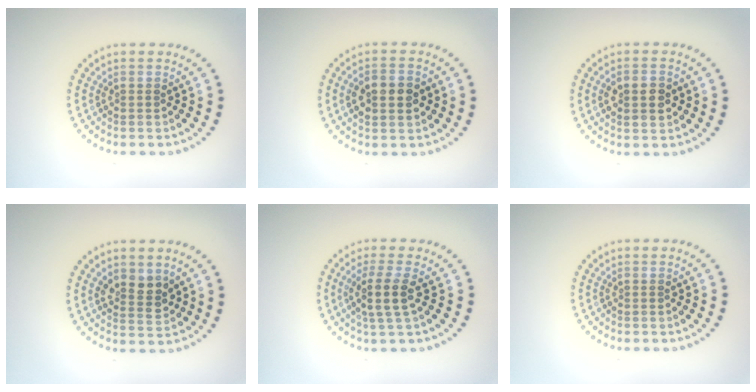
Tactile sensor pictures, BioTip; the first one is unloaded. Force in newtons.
{"total": 3.7, "press": 3.7, "slide": 0.2}
{"total": 2.7, "press": 2.7, "slide": 0.1}
{"total": 2.5, "press": 2.3, "slide": 0.9}
{"total": 2.9, "press": 2.4, "slide": 1.6}
{"total": 0.0}